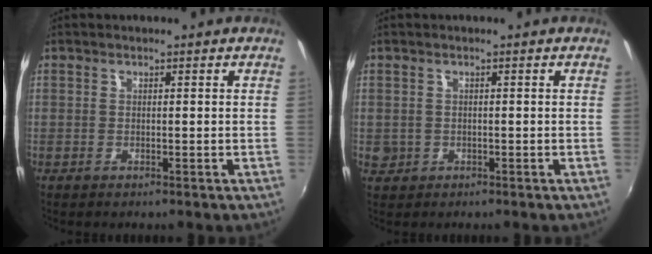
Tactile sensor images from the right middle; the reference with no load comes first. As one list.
[{"total": 2.5, "force": [-0.4, 2.4, 0.7], "torque": [-0.013, -0.003, -0.004]}]